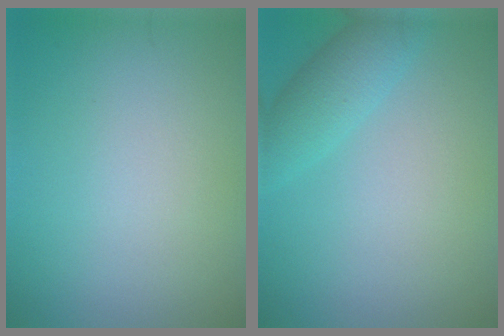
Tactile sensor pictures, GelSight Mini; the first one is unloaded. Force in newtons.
{"total": 3.0, "press": 3.0, "slide": 0.2}